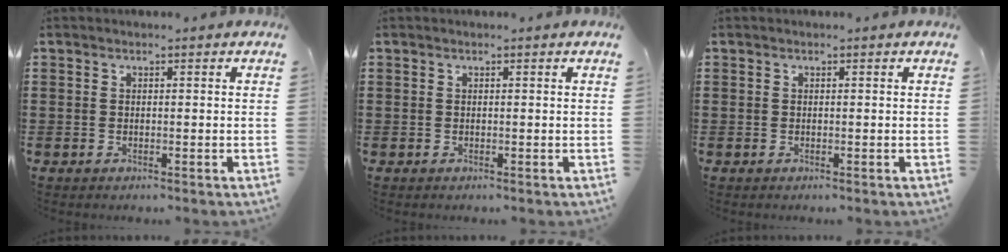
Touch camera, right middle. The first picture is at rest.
{"total": 0.0}
{"total": 0.0}